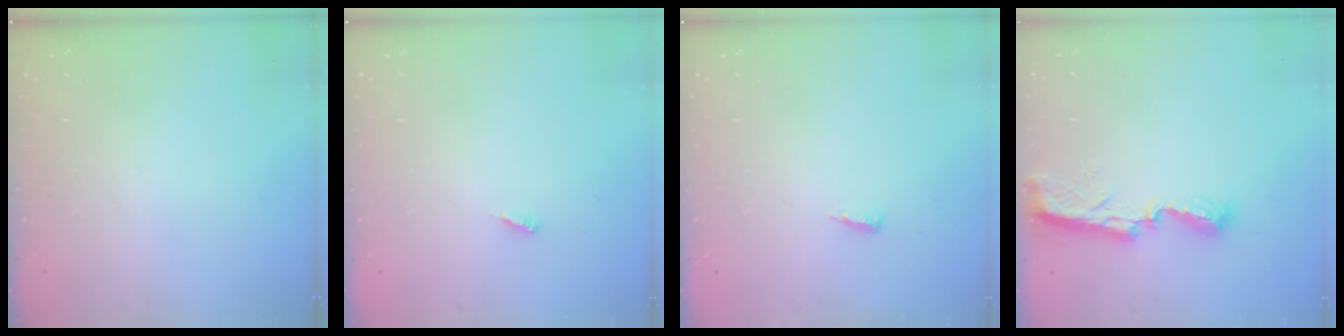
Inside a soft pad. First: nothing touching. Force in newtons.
{"total": 2.5, "press": 2.5, "slide": 0.1}
{"total": 2.9, "press": 2.9, "slide": 0.4}
{"total": 7.8, "press": 7.8, "slide": 0.6}